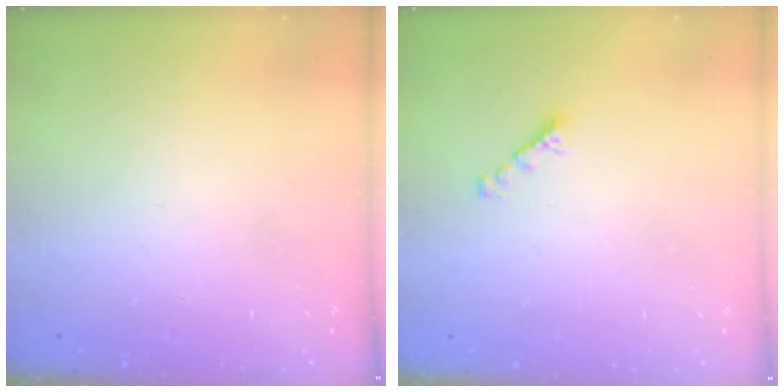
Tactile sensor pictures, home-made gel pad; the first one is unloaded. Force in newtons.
{"total": 2.7, "press": 2.6, "slide": 0.8}